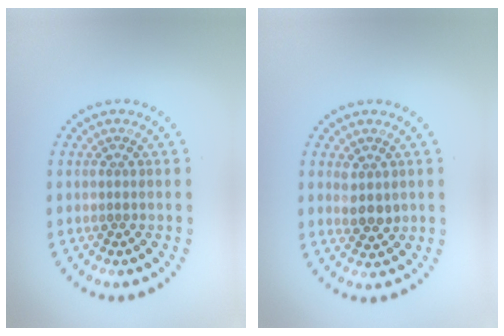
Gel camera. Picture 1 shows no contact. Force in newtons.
{"total": 1.9, "press": 1.8, "slide": 0.6}